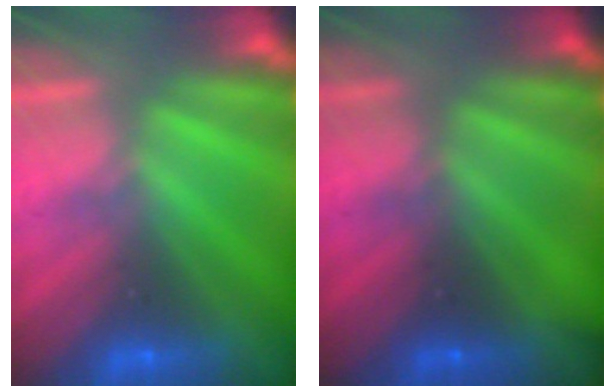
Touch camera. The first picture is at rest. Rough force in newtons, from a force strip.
{"total": 2.1}